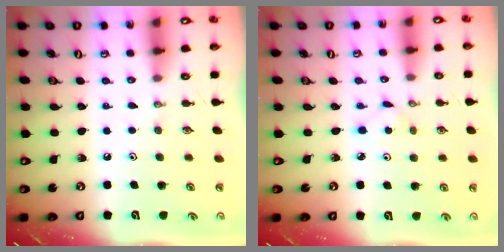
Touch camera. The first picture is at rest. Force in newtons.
{"total": 1.6, "press": 1.6, "slide": 0.2}